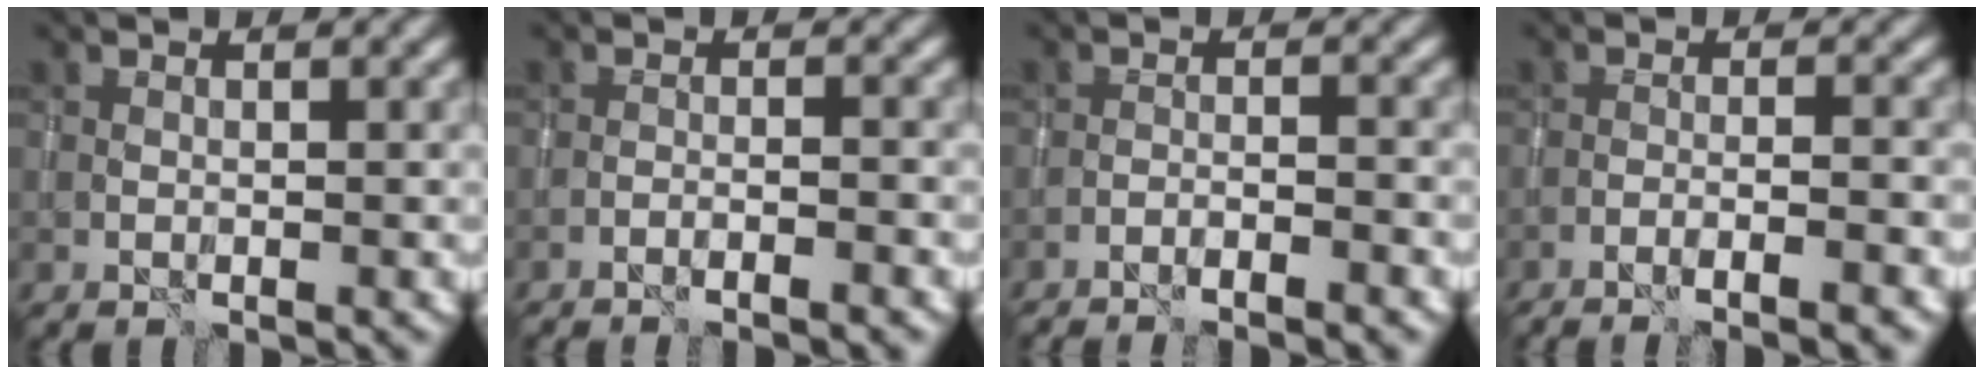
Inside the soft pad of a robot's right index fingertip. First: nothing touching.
{"total": 2.4, "force": [-2.0, 0.3, 1.3], "torque": [-0.021, 0.008, -0.039]}
{"total": 3.2, "force": [-2.8, 0.4, 1.4], "torque": [-0.024, 0.005, -0.048]}
{"total": 4.2, "force": [-3.2, 0.6, 2.7], "torque": [-0.037, 0.007, -0.059]}